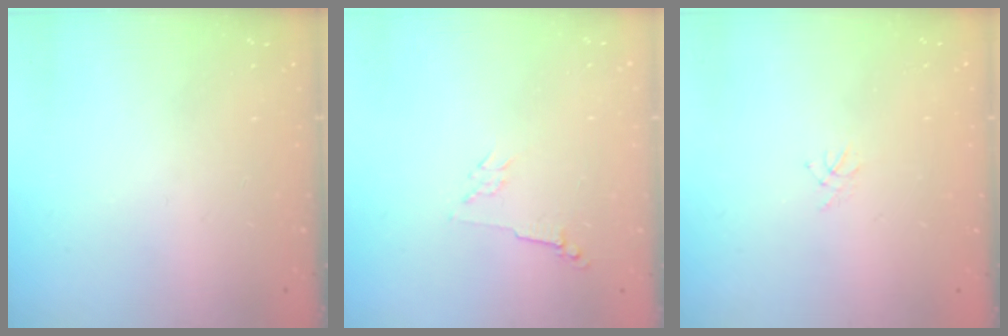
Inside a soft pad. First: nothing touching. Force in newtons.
{"total": 2.8, "press": 2.7, "slide": 0.6}
{"total": 1.5, "press": 1.4, "slide": 0.4}